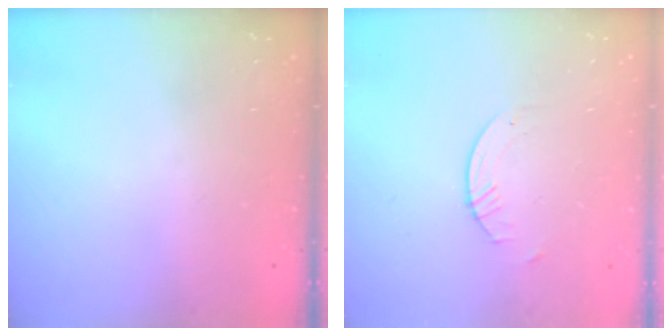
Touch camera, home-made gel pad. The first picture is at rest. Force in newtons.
{"total": 0.8, "press": 0.8, "slide": 0.2}